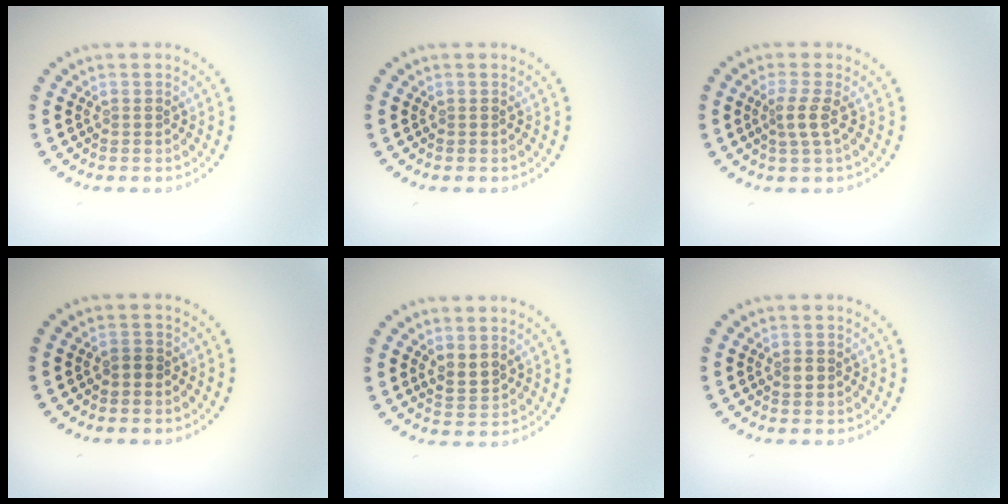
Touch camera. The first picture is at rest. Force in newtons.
{"total": 0.0}
{"total": 1.9, "press": 1.4, "slide": 1.2}
{"total": 0.8, "press": 0.8, "slide": 0.3}
{"total": 1.9, "press": 1.8, "slide": 0.7}
{"total": 1.0, "press": 1.0, "slide": 0.3}